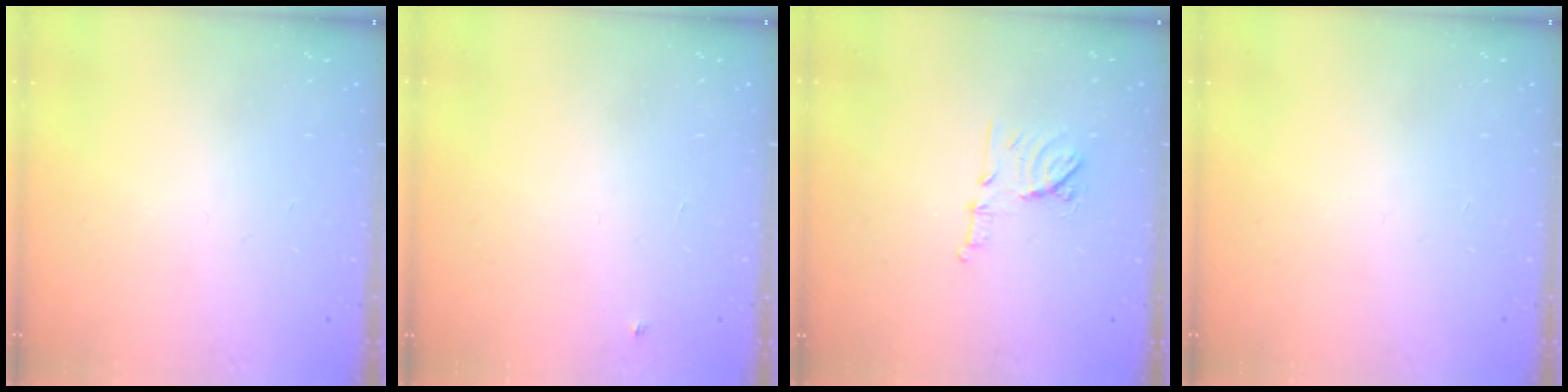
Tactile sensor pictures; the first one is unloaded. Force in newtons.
{"total": 2.7, "press": 2.7, "slide": 0.4}
{"total": 9.5, "press": 9.5, "slide": 0.8}
{"total": 0.0}